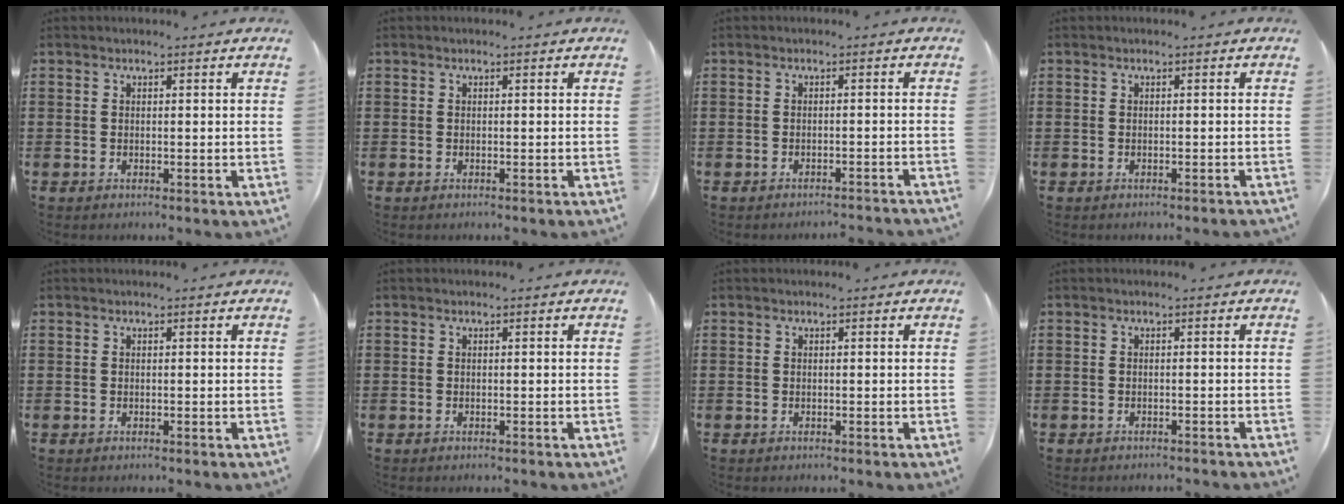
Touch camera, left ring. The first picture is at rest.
{"total": 0.0}
{"total": 1.5, "force": [-1.4, -0.2, 0.4], "torque": [-0.005, 0.002, -0.028]}
{"total": 0.6, "force": [-0.5, -0.1, 0.3], "torque": [-0.005, -0.002, -0.009]}
{"total": 0.0}
{"total": 0.0}
{"total": 0.0}
{"total": 0.7, "force": [-0.7, 0.0, 0.2], "torque": [-0.006, -0.002, -0.014]}